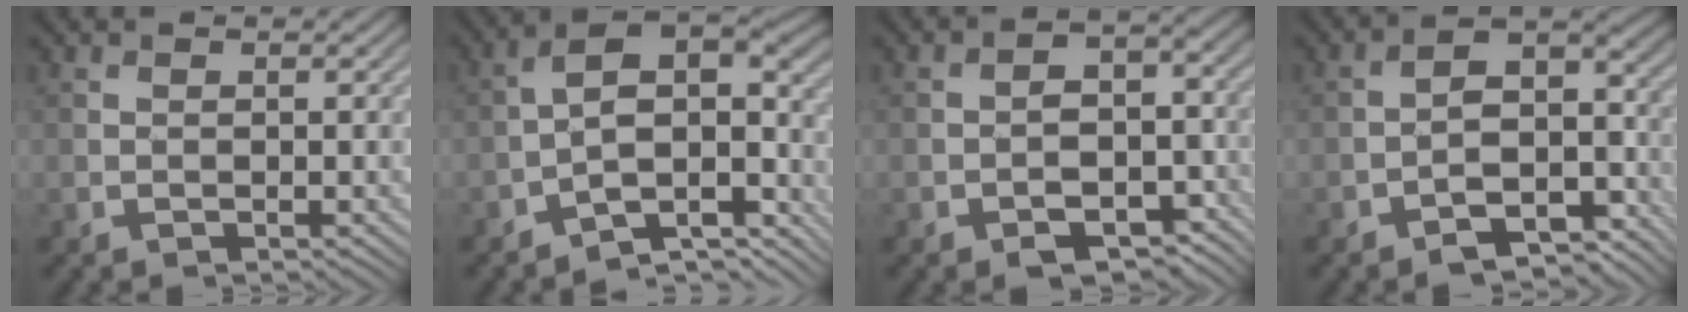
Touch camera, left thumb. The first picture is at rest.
{"total": 10.6, "force": [-4.8, 3.7, 8.6], "torque": [-0.135, 0.006, -0.078]}
{"total": 7.7, "force": [-4.0, 4.6, 4.7], "torque": [-0.069, -0.019, -0.059]}
{"total": 9.3, "force": [-5.2, 4.7, 6.1], "torque": [-0.089, -0.016, -0.094]}